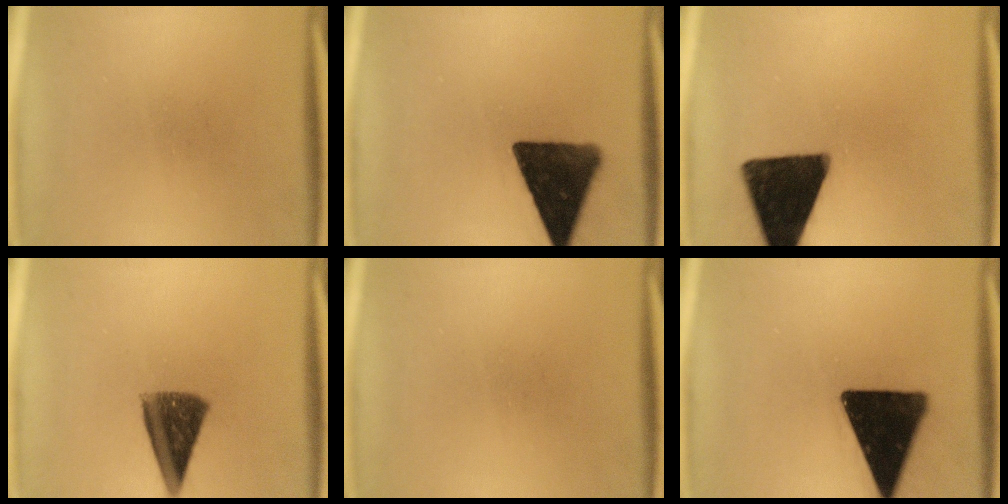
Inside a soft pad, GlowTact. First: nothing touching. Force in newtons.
{"total": 14.6}
{"total": 17.2}
{"total": 9.2}
{"total": 0.0}
{"total": 18.3}